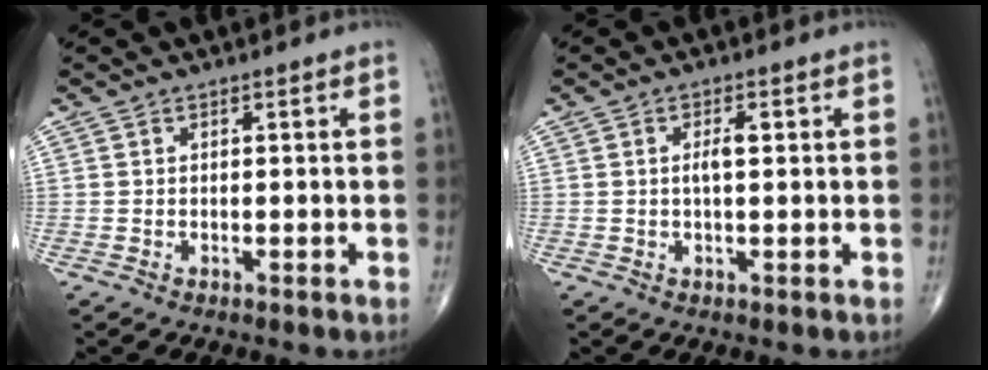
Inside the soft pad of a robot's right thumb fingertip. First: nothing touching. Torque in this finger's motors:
{"motor_torque": [0.02, -0.03, 0.21, -0.08, 0.00]}